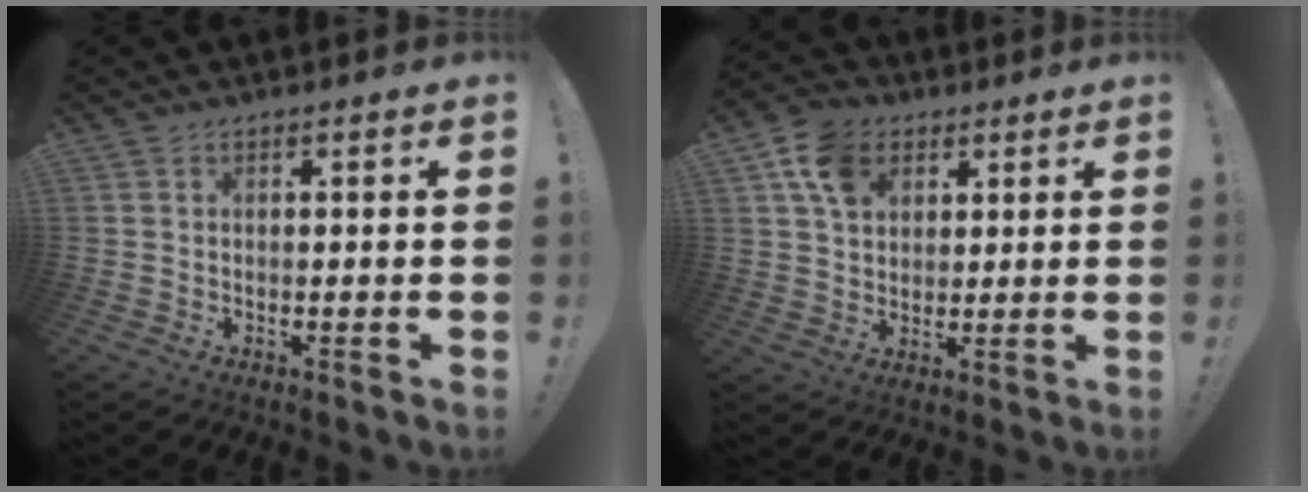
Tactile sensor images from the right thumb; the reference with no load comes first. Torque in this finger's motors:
{"motor_torque": [-0.05, -0.01, -0.02, 0.14, 0.04]}